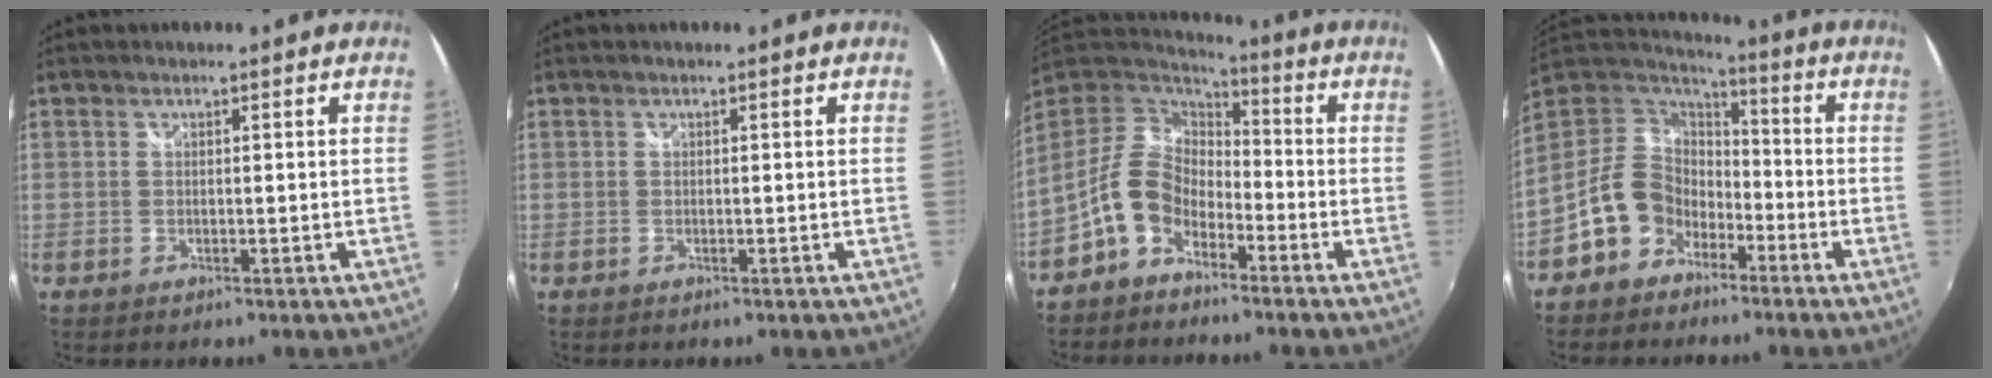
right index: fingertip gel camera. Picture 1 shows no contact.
{"total": 0.0}
{"total": 10.5, "force": [-5.7, 6.8, 5.6], "torque": [-0.116, 0.022, -0.117]}
{"total": 12.7, "force": [-7.0, 9.6, 4.8], "torque": [-0.113, 0.024, -0.124]}